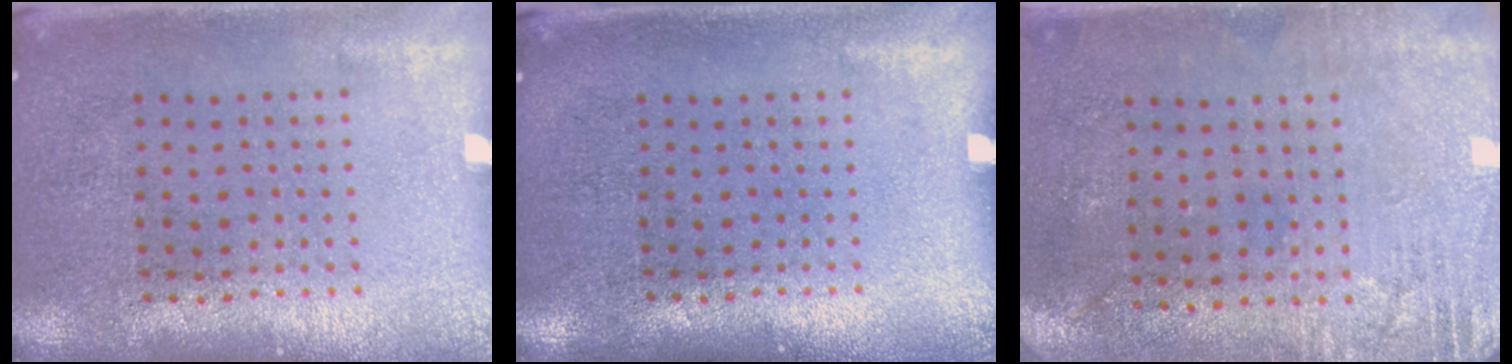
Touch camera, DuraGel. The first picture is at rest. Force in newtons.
{"total": 0.0}
{"total": 2.8, "press": 2.4, "slide": 1.5}